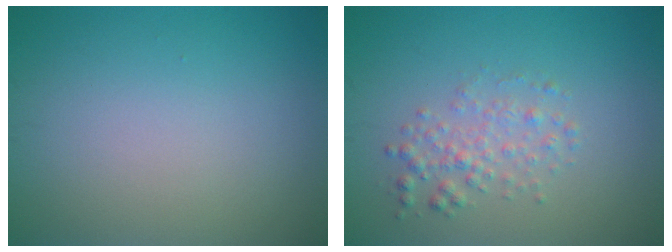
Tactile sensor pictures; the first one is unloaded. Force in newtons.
{"total": 2.2, "press": 2.2, "slide": 0.0}